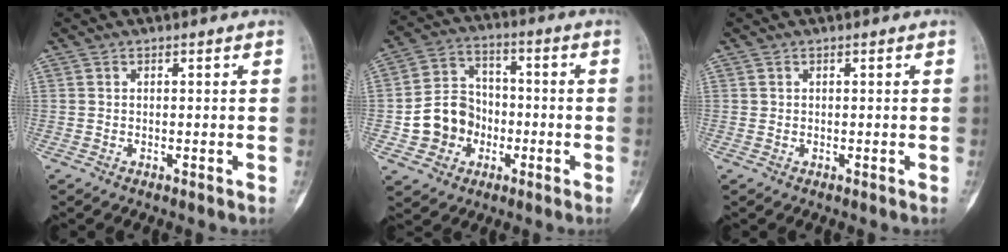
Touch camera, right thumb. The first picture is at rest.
{"total": 11.2, "force": [-2.8, 9.9, 4.4], "torque": [-0.039, 0.034, -0.051]}
{"total": 0.0}